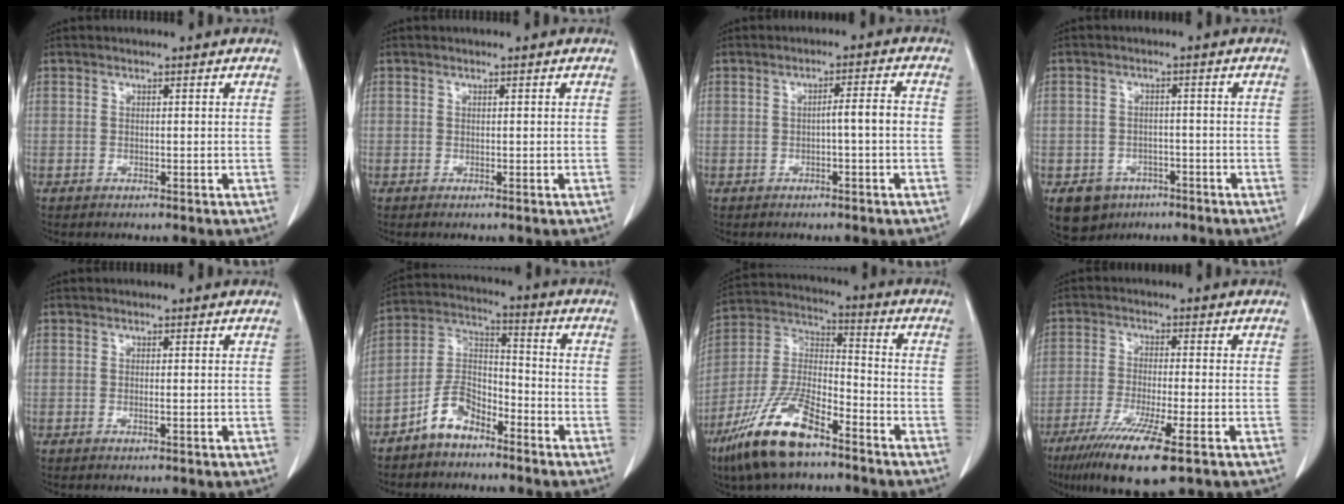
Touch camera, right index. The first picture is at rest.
{"total": 0.0}
{"total": 3.1, "force": [-0.8, 0.0, 3.0], "torque": [-0.044, 0.009, -0.012]}
{"total": 5.8, "force": [-3.5, 4.5, 1.3], "torque": [-0.019, 0.007, -0.045]}
{"total": 0.5, "force": [-0.1, -0.1, 0.5], "torque": [-0.011, -0.002, -0.002]}
{"total": 7.7, "force": [-5.4, 4.0, 3.8], "torque": [-0.083, 0.019, -0.106]}
{"total": 15.3, "force": [-10.1, 4.5, 10.5], "torque": [-0.221, -0.004, -0.188]}
{"total": 11.5, "force": [-6.8, 0.9, 9.3], "torque": [-0.168, -0.033, -0.111]}